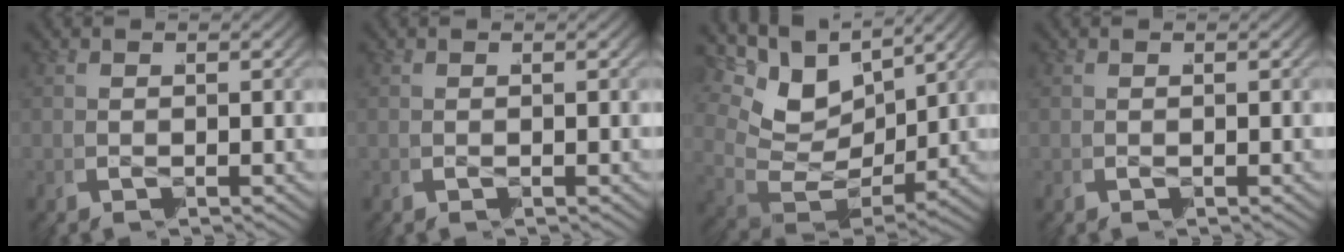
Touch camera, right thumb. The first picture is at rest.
{"total": 0.0}
{"total": 8.4, "force": [0.7, 6.4, 5.4], "torque": [-0.131, -0.036, 0.027]}
{"total": 0.0}